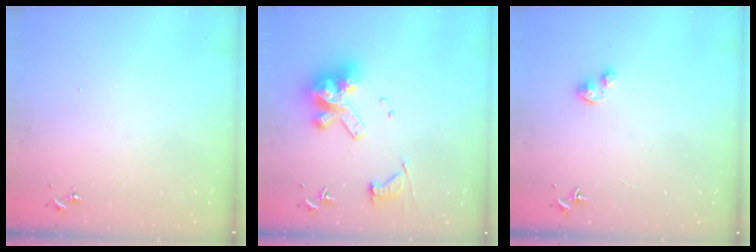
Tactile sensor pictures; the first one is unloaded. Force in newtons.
{"total": 16.2, "press": 16.2, "slide": 1.6}
{"total": 2.9, "press": 2.9, "slide": 0.1}